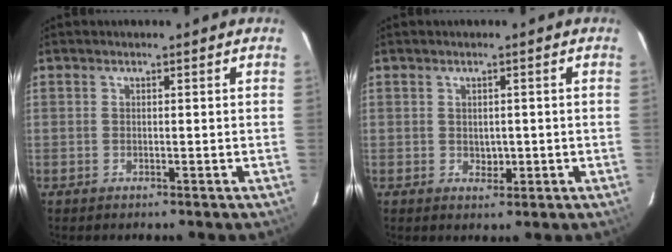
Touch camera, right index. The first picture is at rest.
{"total": 1.9, "force": [-0.1, 1.4, 1.3], "torque": [-0.018, 0.000, 0.004]}